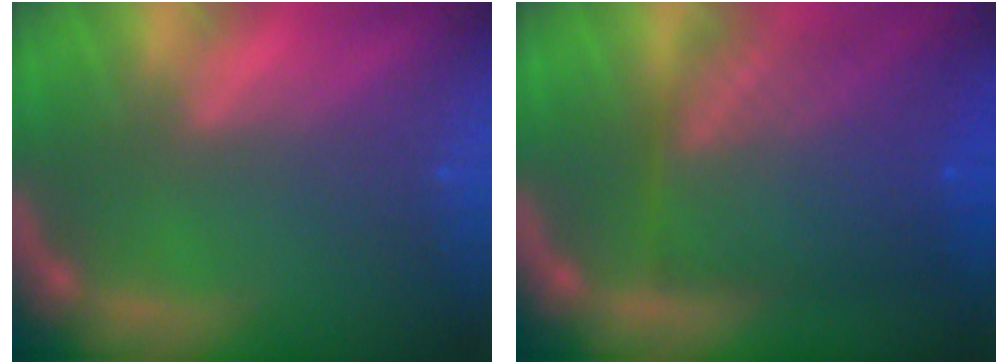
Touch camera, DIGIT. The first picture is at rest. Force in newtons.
{"total": 10.0}